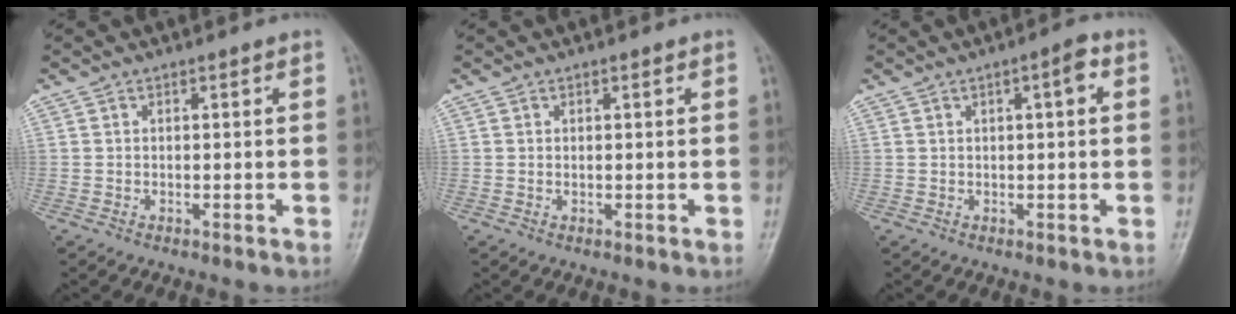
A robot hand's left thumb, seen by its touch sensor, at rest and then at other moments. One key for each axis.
{"total": 0.6, "fx": 0.3, "fy": 0.2, "fz": 0.4, "tx": -0.006, "ty": -0.001, "tz": 0.005}
{"total": 3.3, "fx": 0.9, "fy": 0.9, "fz": 3.0, "tx": -0.044, "ty": 0.007, "tz": 0.011}